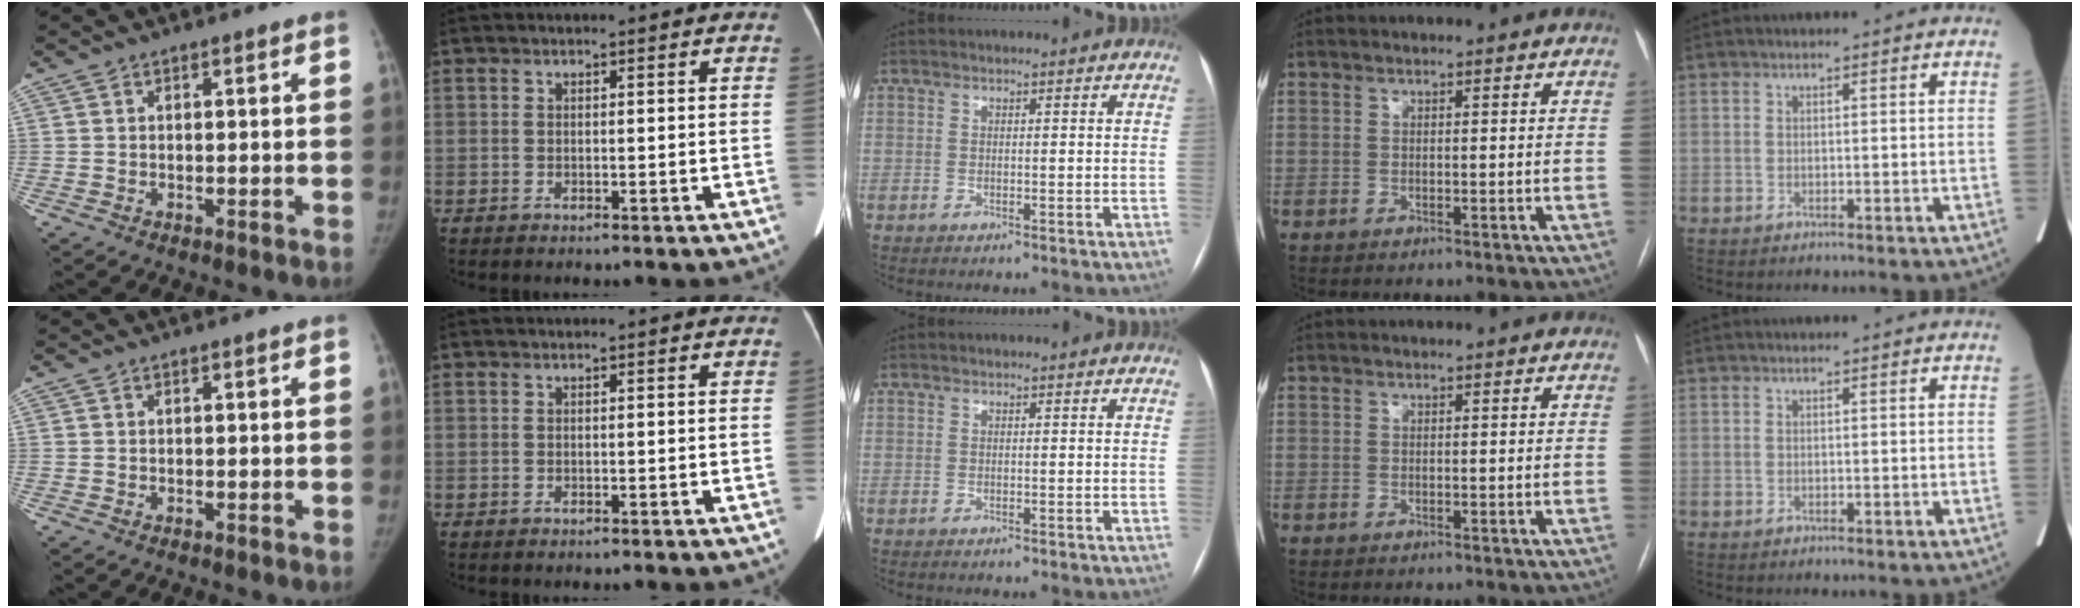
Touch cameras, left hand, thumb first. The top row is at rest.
{}